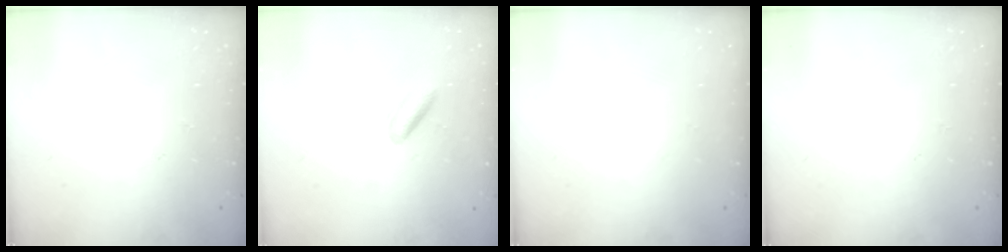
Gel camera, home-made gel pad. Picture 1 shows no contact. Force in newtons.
{"total": 2.7, "press": 2.6, "slide": 0.8}
{"total": 0.0}
{"total": 0.0}